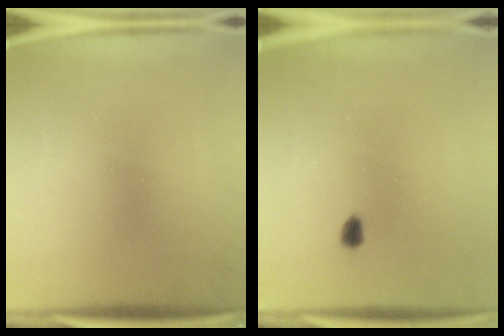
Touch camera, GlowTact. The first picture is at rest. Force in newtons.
{"total": 1.7}